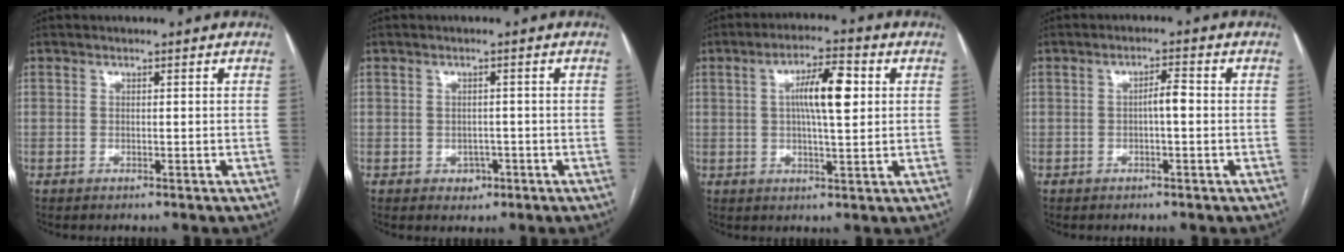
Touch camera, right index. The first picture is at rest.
{"total": 2.3, "force": [-0.9, 1.8, 1.0], "torque": [-0.004, 0.005, -0.007]}
{"total": 8.3, "force": [1.7, 1.7, 7.9], "torque": [-0.138, 0.015, 0.027]}
{"total": 2.5, "force": [-0.3, 0.5, 2.5], "torque": [-0.039, 0.005, -0.006]}